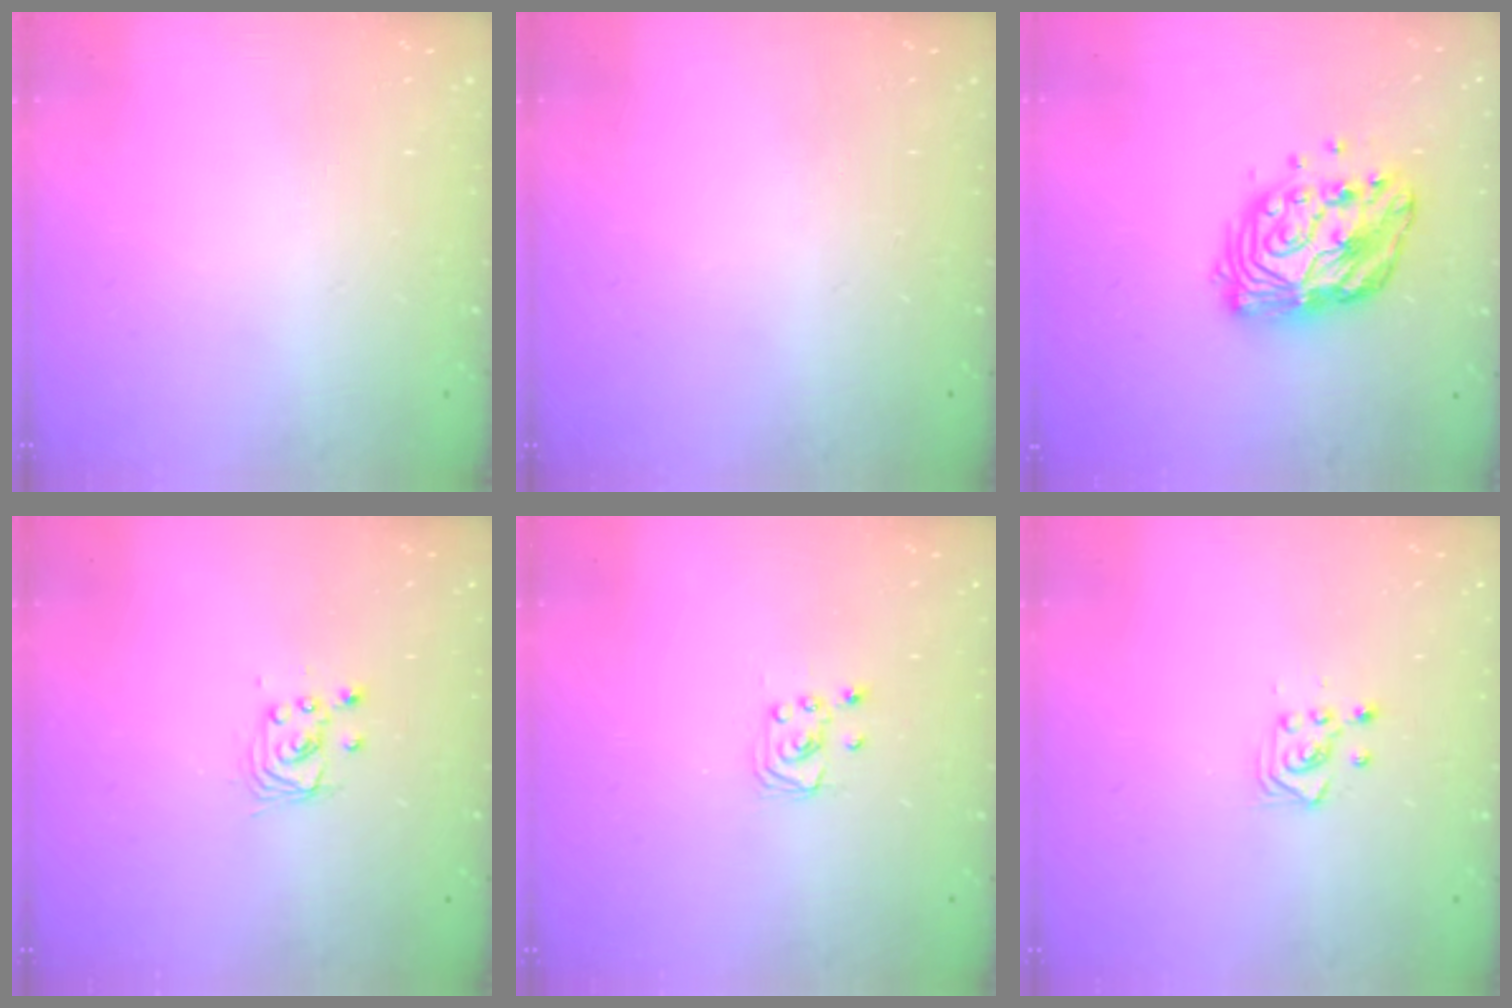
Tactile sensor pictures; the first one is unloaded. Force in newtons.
{"total": 0.0}
{"total": 13.0, "press": 13.0, "slide": 0.9}
{"total": 2.9, "press": 2.9, "slide": 0.2}
{"total": 2.3, "press": 2.2, "slide": 0.3}
{"total": 3.0, "press": 3.0, "slide": 0.5}